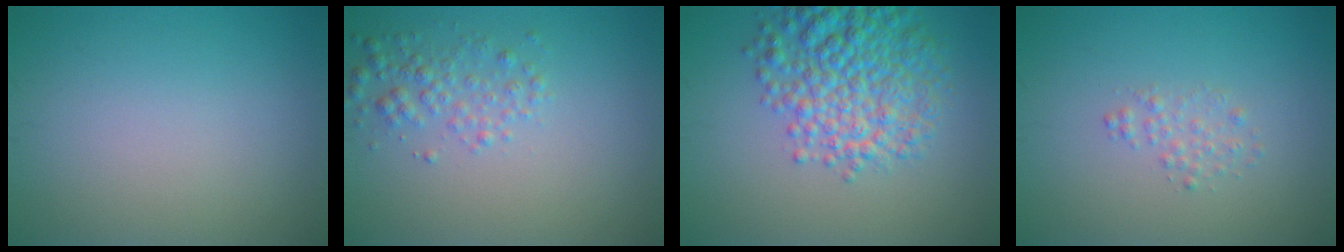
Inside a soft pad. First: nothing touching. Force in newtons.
{"total": 2.3, "press": 2.3, "slide": 0.0}
{"total": 7.0, "press": 7.0, "slide": 0.3}
{"total": 1.2, "press": 1.2, "slide": 0.0}